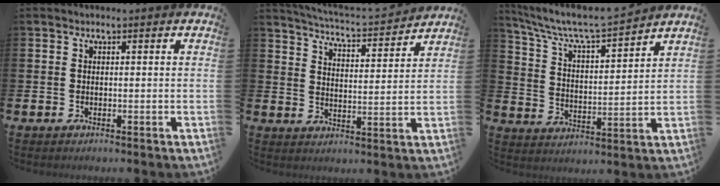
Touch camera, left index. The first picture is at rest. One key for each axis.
{"total": 4.7, "fx": 4.6, "fy": -0.4, "fz": 0.4, "tx": -0.016, "ty": -0.037, "tz": 0.078}
{"total": 7.2, "fx": 6.8, "fy": 0.3, "fz": 2.2, "tx": -0.073, "ty": -0.057, "tz": 0.113}